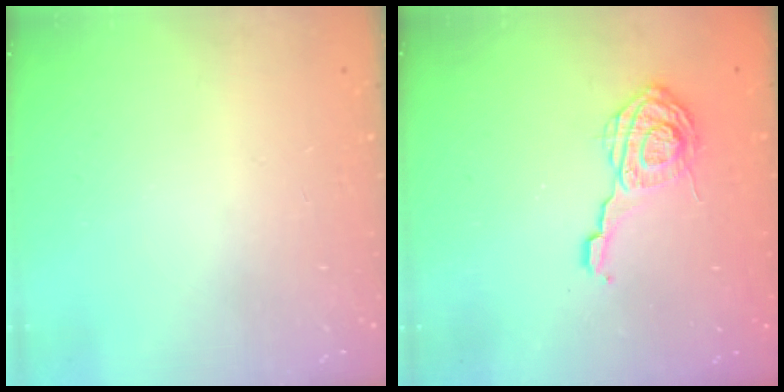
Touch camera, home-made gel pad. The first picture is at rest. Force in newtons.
{"total": 10.8, "press": 10.7, "slide": 0.7}